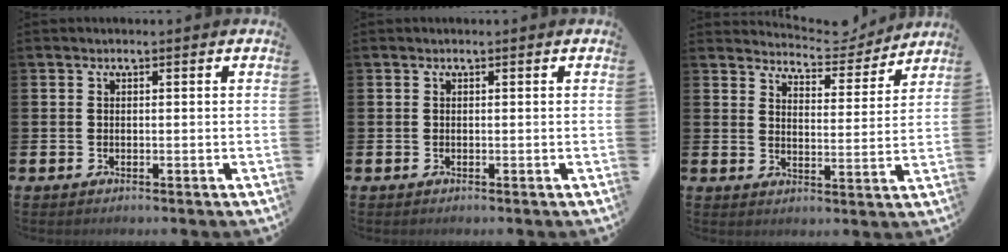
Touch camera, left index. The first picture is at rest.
{"total": 0.0}
{"total": 5.5, "force": [5.4, 0.9, 0.4], "torque": [-0.018, -0.039, 0.093]}